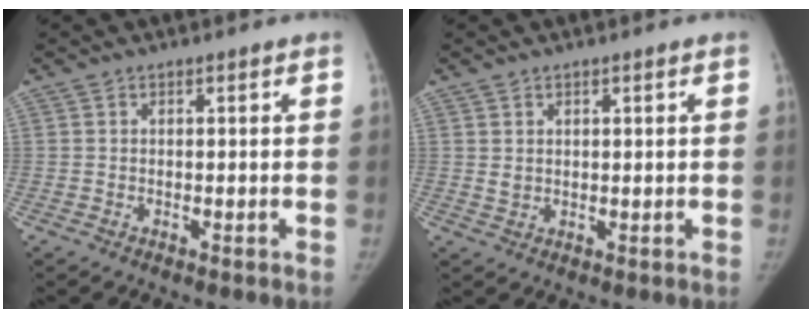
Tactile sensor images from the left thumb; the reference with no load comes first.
{"total": 1.5, "force": [0.8, 1.0, 0.8], "torque": [-0.007, -0.005, 0.018]}